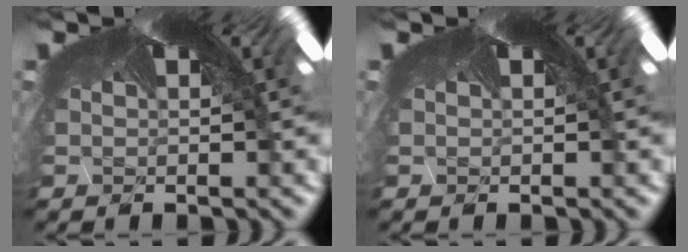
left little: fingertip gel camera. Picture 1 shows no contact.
{"total": 0.0}